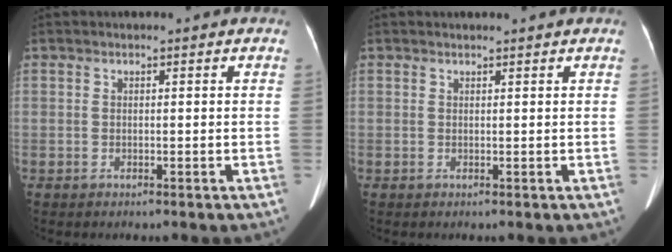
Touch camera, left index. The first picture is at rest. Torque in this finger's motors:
{"motor_torque": [-0.02, 0.05, -0.28, -0.15]}